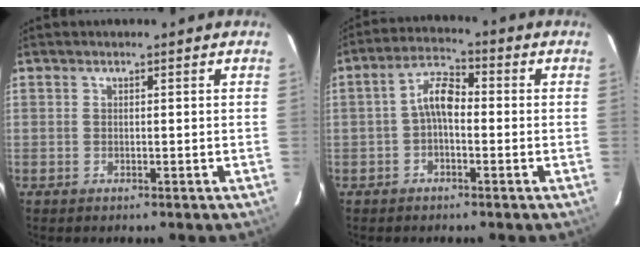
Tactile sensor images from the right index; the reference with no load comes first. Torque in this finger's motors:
{"motor_torque": [0.51, -0.11, 0.45, 0.11]}